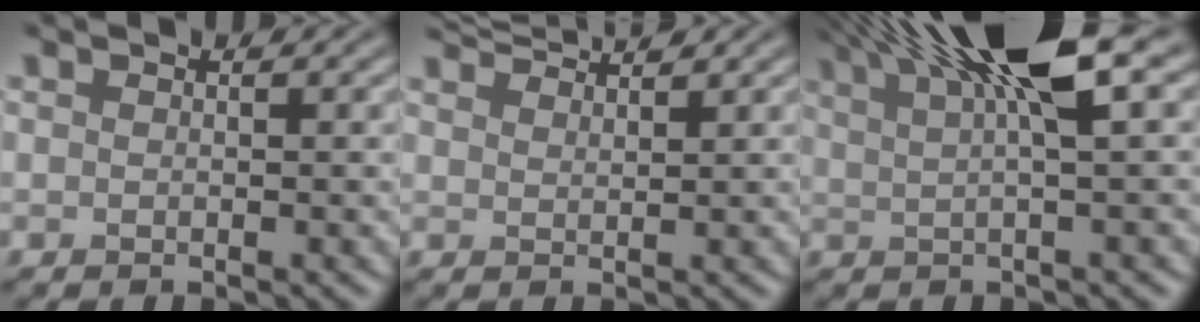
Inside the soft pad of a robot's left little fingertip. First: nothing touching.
{"total": 3.1, "force": [3.1, -0.1, 0.3], "torque": [0.005, 0.005, 0.060]}
{"total": 8.6, "force": [4.4, 1.7, 7.2], "torque": [-0.104, 0.024, 0.083]}